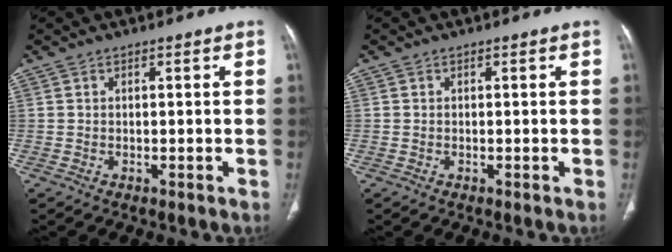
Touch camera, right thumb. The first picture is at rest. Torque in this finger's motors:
{"motor_torque": [0.05, 0.02, -0.32, 0.14, -0.04]}